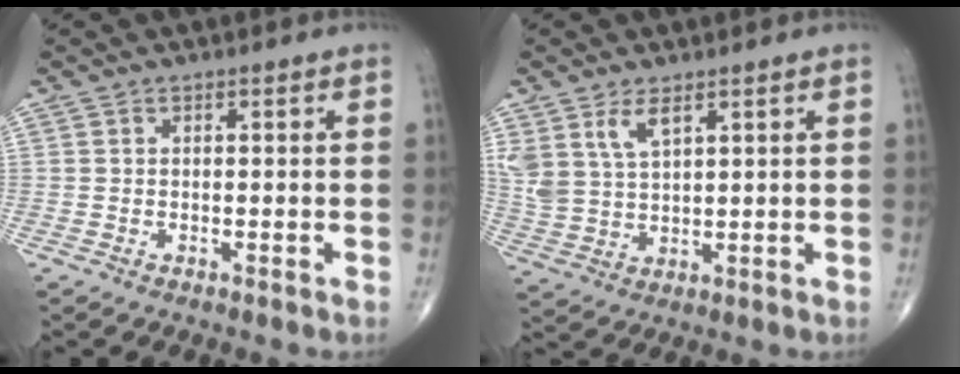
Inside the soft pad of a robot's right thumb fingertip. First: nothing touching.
{"total": 6.6, "force": [3.9, 3.1, 4.4], "torque": [-0.085, -0.015, 0.087]}